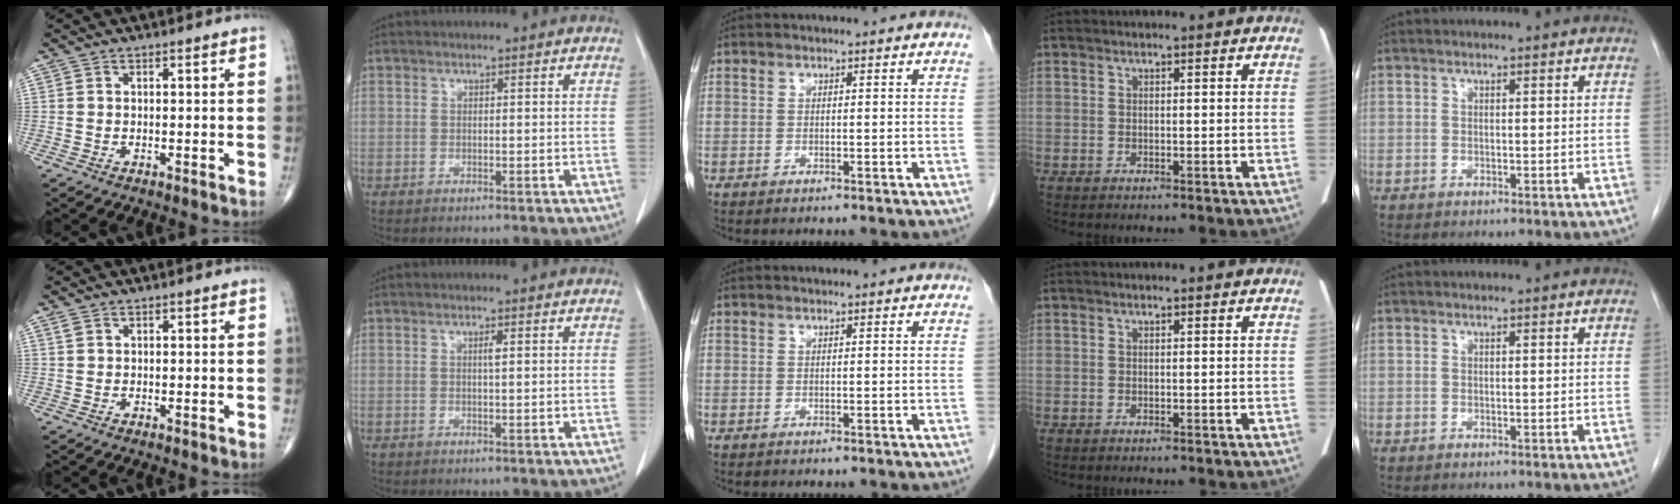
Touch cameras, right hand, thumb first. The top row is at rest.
{"thumb": {"total": 0.9, "force": [0.6, 0.6, 0.5], "torque": [-0.010, 0.005, 0.013]}, "index": {"total": 0.9, "force": [0.2, 0.0, 0.8], "torque": [-0.016, 0.001, 0.003]}}